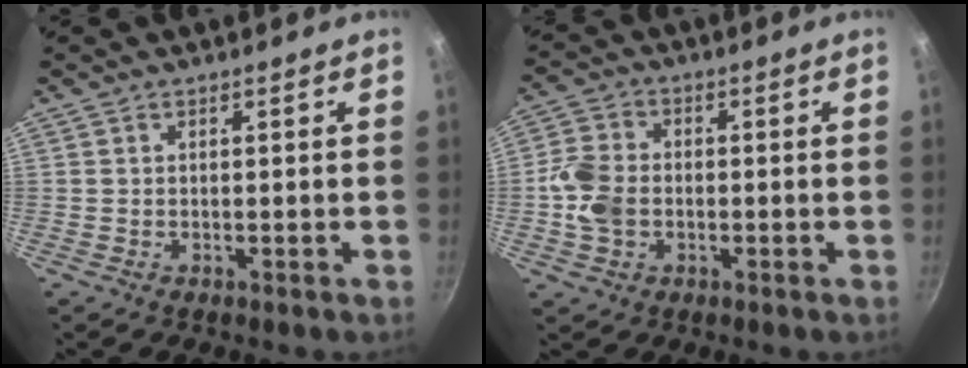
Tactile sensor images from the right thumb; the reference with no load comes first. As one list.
[{"total": 7.5, "force": [-1.3, 5.7, 4.7], "torque": [-0.086, 0.014, -0.035]}]